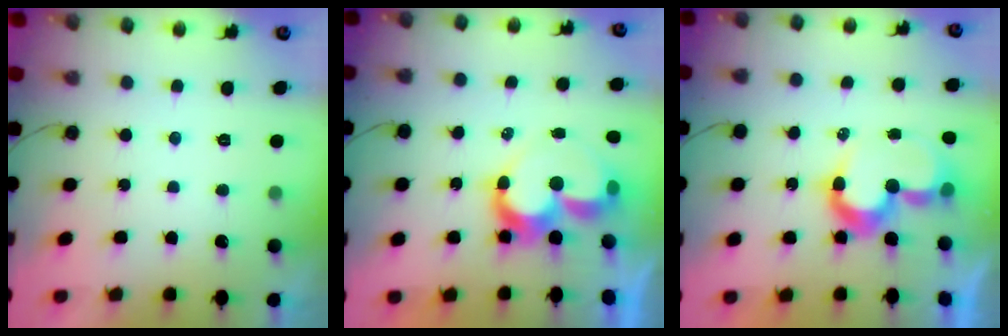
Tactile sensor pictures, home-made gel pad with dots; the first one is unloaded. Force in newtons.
{"total": 10.8, "press": 10.8, "slide": 0.7}
{"total": 9.6, "press": 9.5, "slide": 0.9}